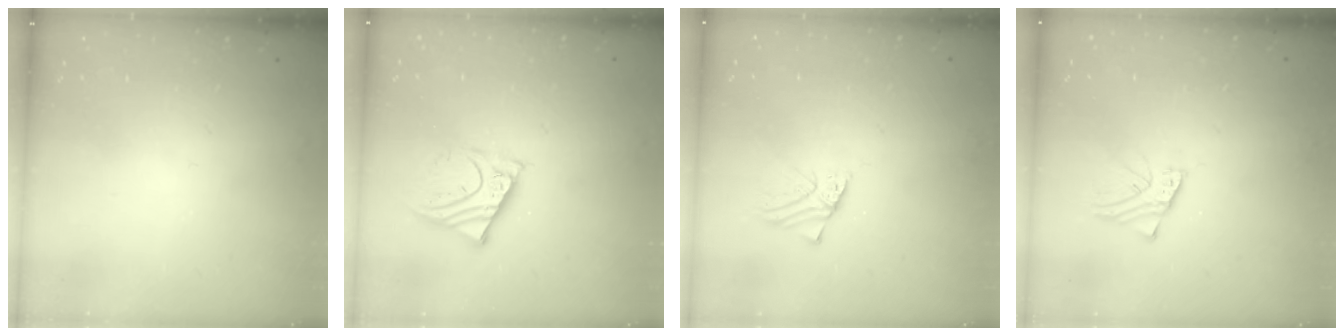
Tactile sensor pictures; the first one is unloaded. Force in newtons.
{"total": 10.0, "press": 9.9, "slide": 1.2}
{"total": 1.8, "press": 1.8, "slide": 0.1}
{"total": 2.5, "press": 2.5, "slide": 0.2}